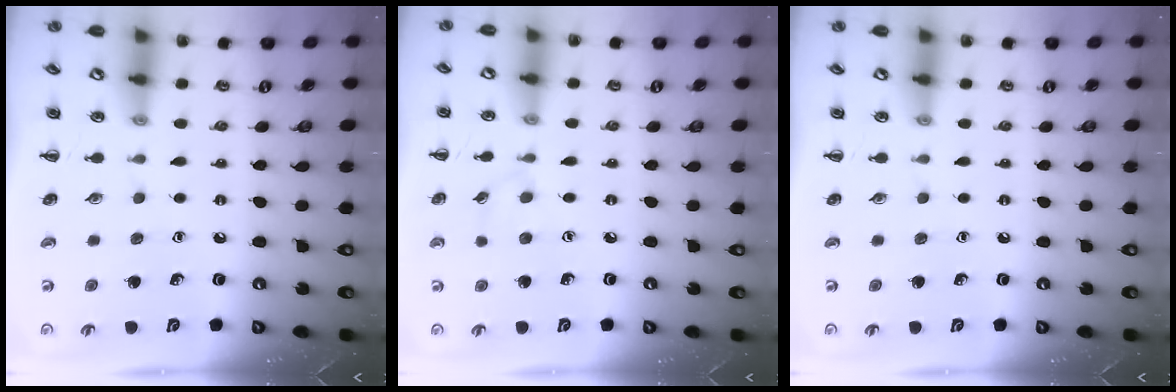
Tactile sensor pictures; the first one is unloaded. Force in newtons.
{"total": 3.7, "press": 3.4, "slide": 1.4}
{"total": 0.0}